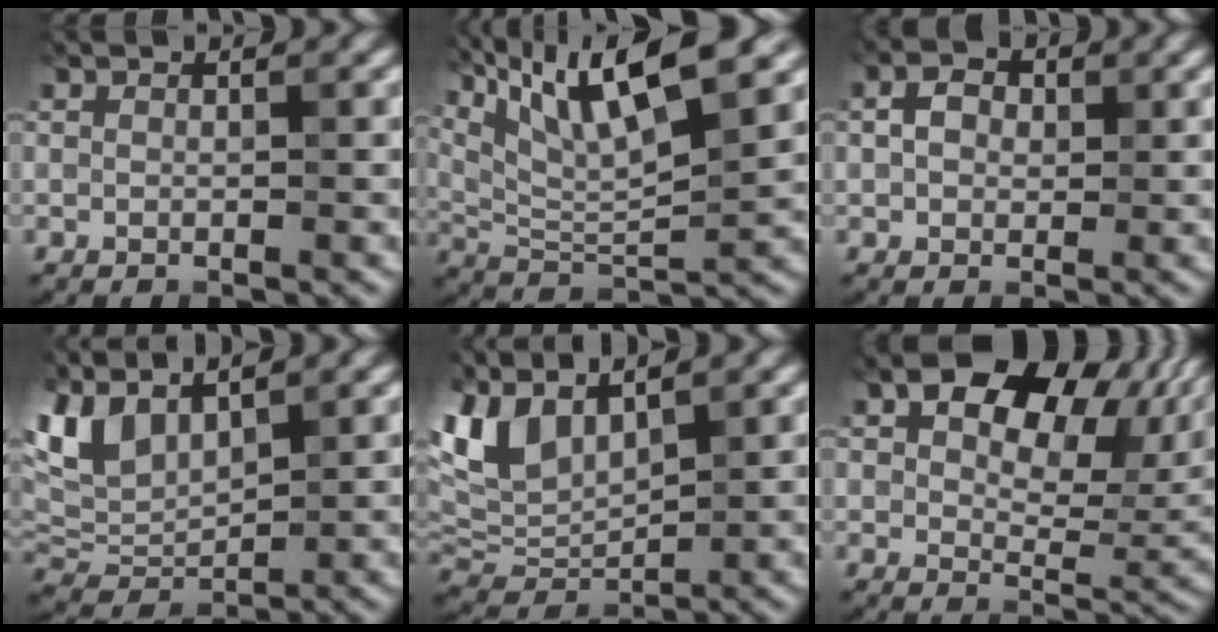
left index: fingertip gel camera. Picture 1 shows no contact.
{"total": 11.3, "force": [6.4, 2.8, 8.8], "torque": [-0.166, 0.007, 0.115]}
{"total": 2.6, "force": [0.4, 2.0, 1.6], "torque": [-0.037, 0.002, 0.002]}
{"total": 5.8, "force": [3.0, 3.0, 4.0], "torque": [-0.097, 0.005, 0.057]}
{"total": 6.8, "force": [3.2, 3.7, 4.8], "torque": [-0.121, 0.005, 0.059]}
{"total": 13.4, "force": [5.3, 7.5, 9.8], "torque": [-0.131, 0.004, 0.090]}